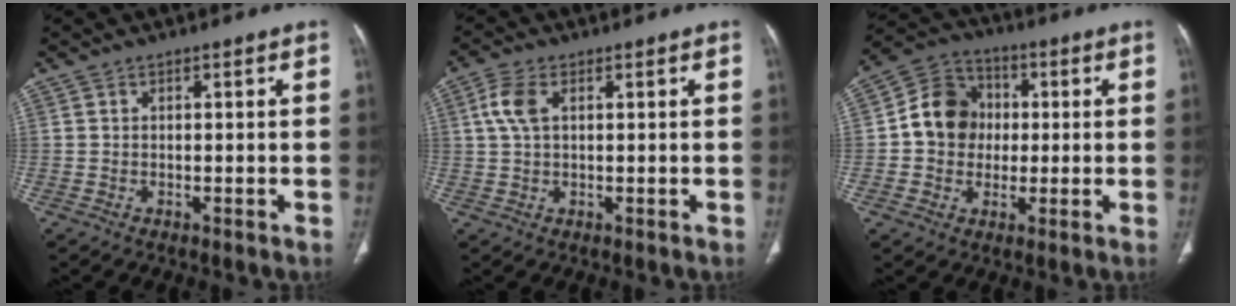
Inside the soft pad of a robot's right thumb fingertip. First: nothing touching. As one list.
[{"total": 4.9, "force": [1.4, 2.6, 3.9], "torque": [-0.100, 0.013, 0.026]}, {"total": 11.0, "force": [0.3, 9.8, 5.1], "torque": [-0.059, 0.024, -0.004]}]